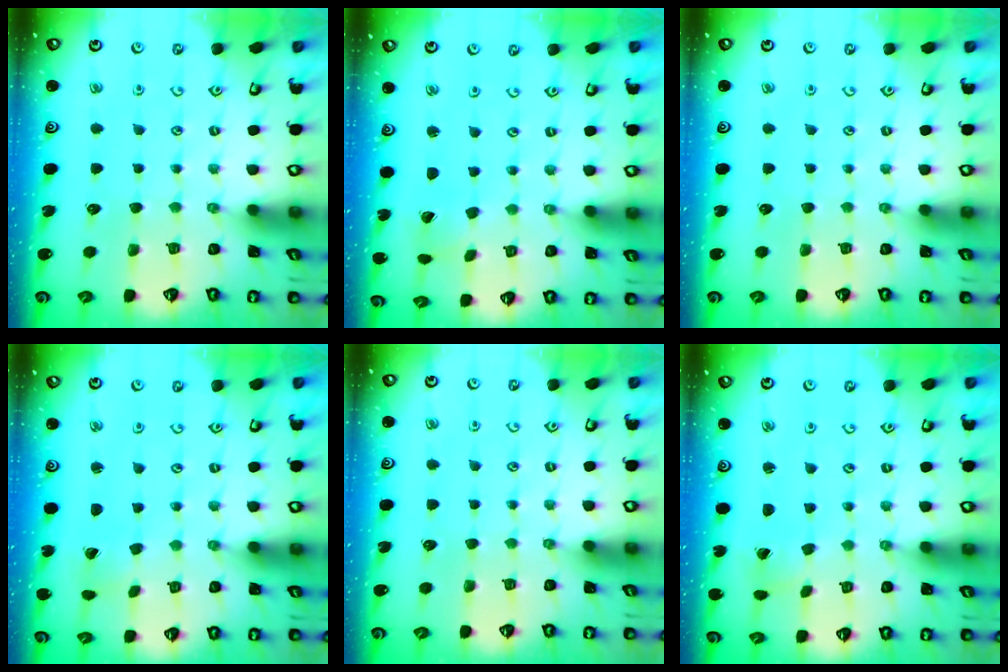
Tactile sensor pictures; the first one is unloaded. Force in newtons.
{"total": 0.8, "press": 0.8, "slide": 0.1}
{"total": 0.0}
{"total": 0.0}
{"total": 0.0}
{"total": 0.7, "press": 0.7, "slide": 0.1}